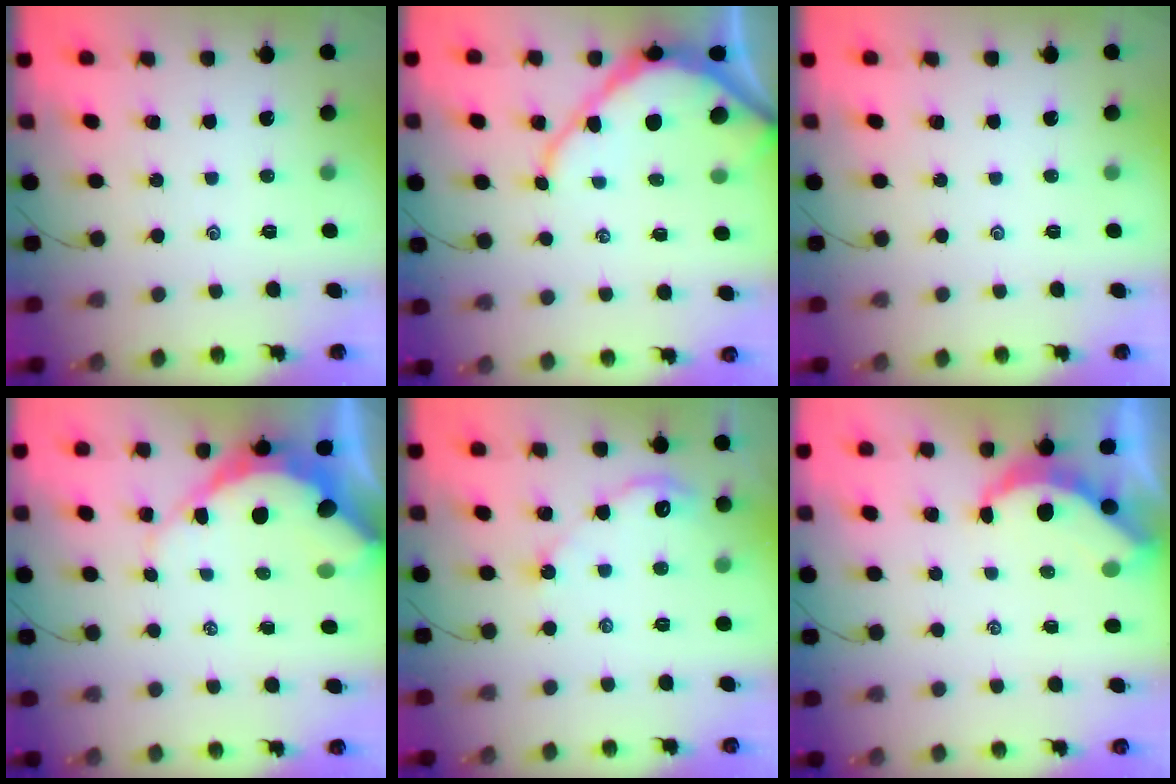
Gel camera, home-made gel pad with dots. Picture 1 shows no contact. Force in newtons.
{"total": 9.1, "press": 9.1, "slide": 1.0}
{"total": 0.0}
{"total": 12.2, "press": 12.1, "slide": 1.6}
{"total": 4.3, "press": 4.3, "slide": 0.7}
{"total": 4.7, "press": 4.7, "slide": 0.4}